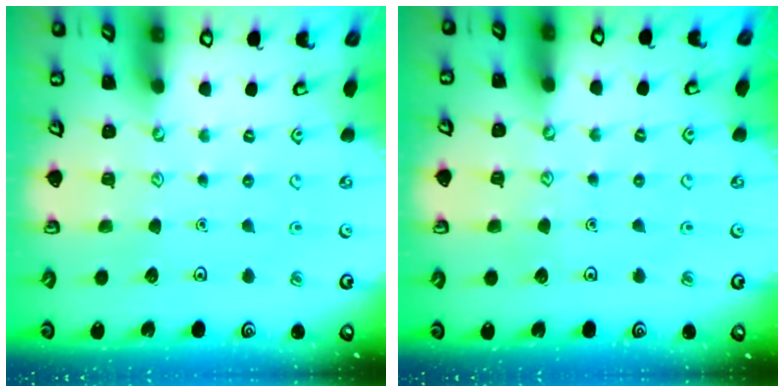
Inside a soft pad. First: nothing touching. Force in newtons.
{"total": 3.8, "press": 3.8, "slide": 0.3}